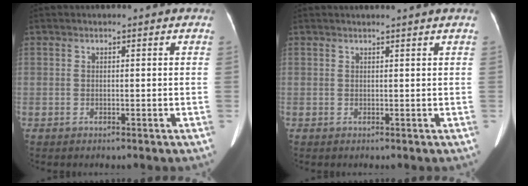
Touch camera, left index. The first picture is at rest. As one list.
[{"total": 1.9, "force": [1.6, -0.6, 0.7], "torque": [-0.016, -0.001, 0.025]}]